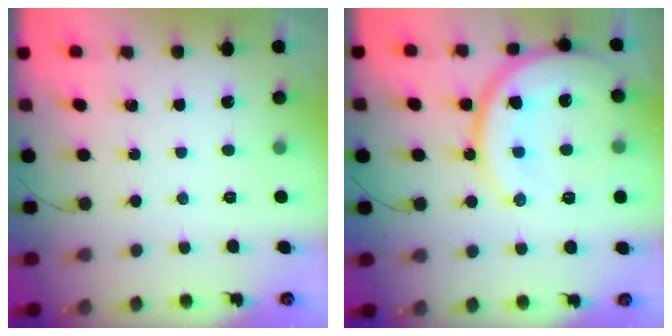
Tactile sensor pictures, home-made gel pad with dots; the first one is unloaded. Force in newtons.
{"total": 18.2, "press": 18.1, "slide": 2.0}